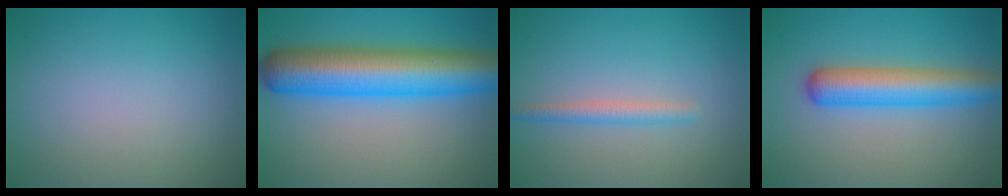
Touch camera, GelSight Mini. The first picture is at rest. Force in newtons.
{"total": 10.5, "press": 10.5, "slide": 0.2}
{"total": 1.7, "press": 1.7, "slide": 0.1}
{"total": 5.5, "press": 5.5, "slide": 0.3}